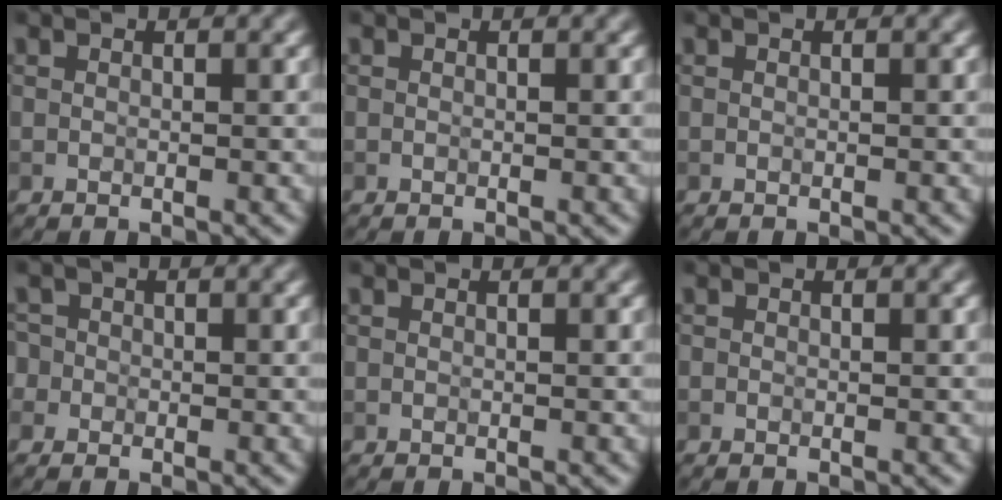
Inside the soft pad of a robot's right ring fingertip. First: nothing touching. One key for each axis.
{"total": 0.0}
{"total": 0.0}
{"total": 1.8, "fx": -0.1, "fy": 1.7, "fz": 0.5, "tx": 0.004, "ty": 0.011, "tz": -0.021}
{"total": 0.0}
{"total": 0.0}